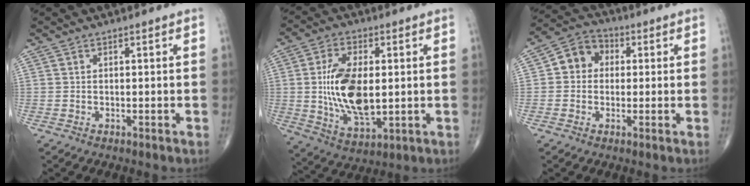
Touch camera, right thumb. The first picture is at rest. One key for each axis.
{"total": 14.9, "fx": 0.5, "fy": 7.6, "fz": 12.8, "tx": -0.237, "ty": -0.013, "tz": 0.018}
{"total": 7.2, "fx": 0.7, "fy": 6.1, "fz": 3.7, "tx": -0.039, "ty": 0.020, "tz": -0.002}